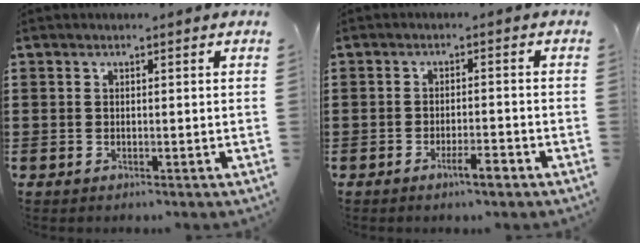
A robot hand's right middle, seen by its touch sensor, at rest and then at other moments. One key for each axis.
{"total": 3.3, "fx": -2.1, "fy": 0.7, "fz": 2.5, "tx": -0.046, "ty": 0.000, "tz": -0.040}